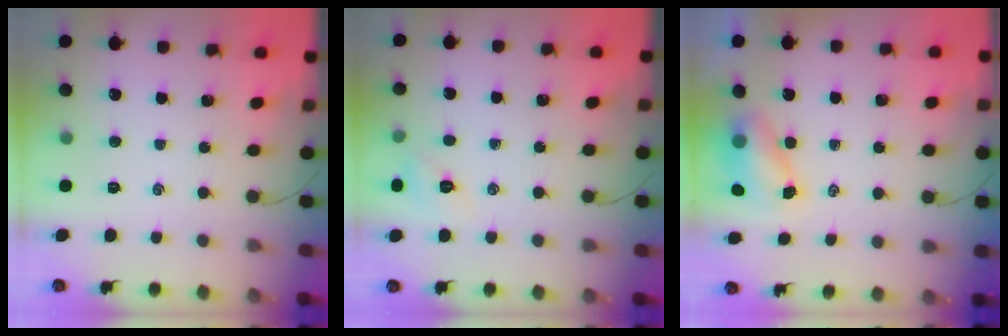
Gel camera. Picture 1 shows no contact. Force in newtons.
{"total": 6.4, "press": 6.3, "slide": 1.5}
{"total": 5.7, "press": 5.7, "slide": 0.7}